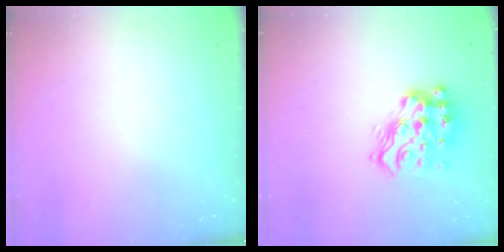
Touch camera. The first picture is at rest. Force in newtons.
{"total": 15.6, "press": 15.5, "slide": 1.6}